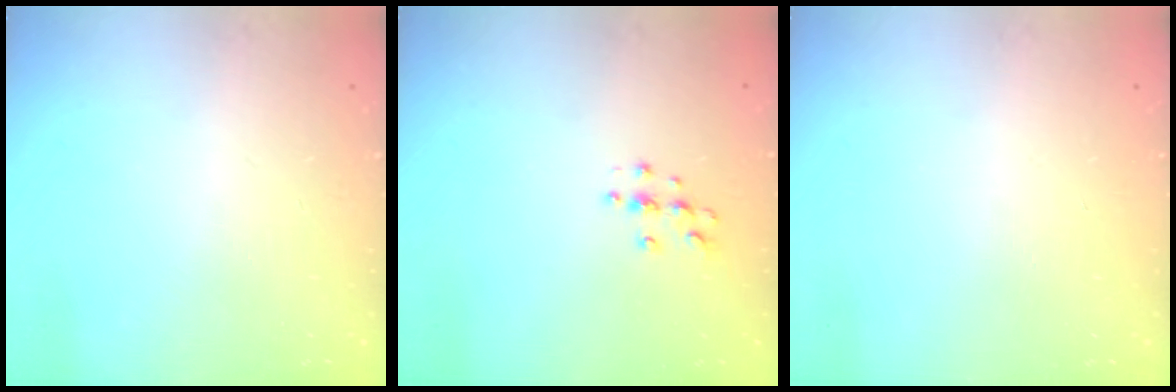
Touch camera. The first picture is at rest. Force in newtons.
{"total": 3.9, "press": 3.8, "slide": 0.4}
{"total": 0.0}